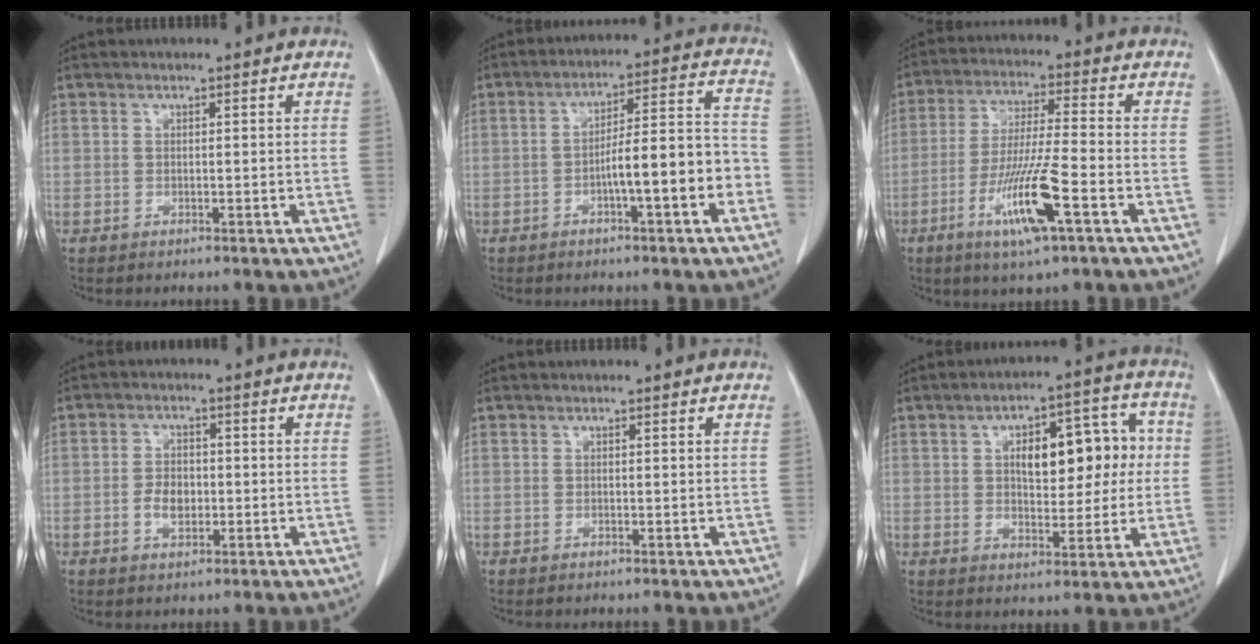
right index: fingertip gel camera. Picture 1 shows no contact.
{"total": 10.2, "force": [-3.6, 1.2, 9.5], "torque": [-0.143, 0.029, -0.053]}
{"total": 11.7, "force": [-5.0, 0.3, 10.5], "torque": [-0.204, -0.020, -0.093]}
{"total": 3.9, "force": [-0.9, 2.3, 3.0], "torque": [-0.056, 0.005, -0.014]}
{"total": 0.0}
{"total": 11.3, "force": [1.8, 4.6, 10.1], "torque": [-0.141, 0.031, 0.029]}